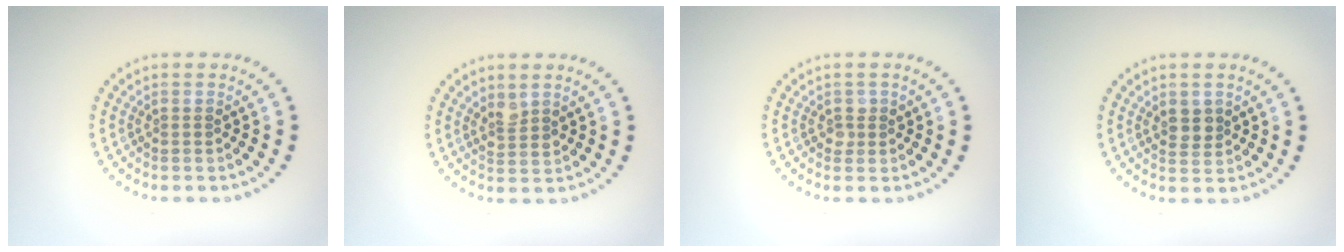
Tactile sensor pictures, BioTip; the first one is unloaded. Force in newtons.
{"total": 1.6, "press": 1.4, "slide": 0.9}
{"total": 1.1, "press": 1.0, "slide": 0.4}
{"total": 1.8, "press": 1.7, "slide": 0.6}